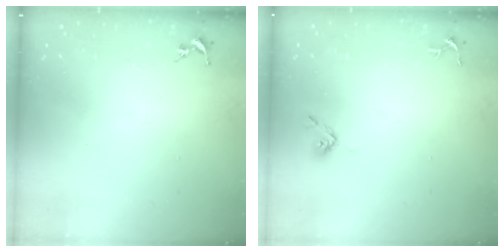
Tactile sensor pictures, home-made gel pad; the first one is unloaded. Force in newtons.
{"total": 4.8, "press": 4.8, "slide": 0.6}